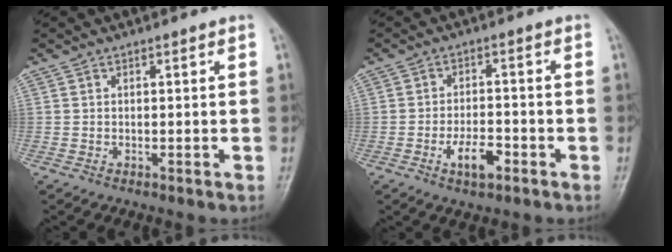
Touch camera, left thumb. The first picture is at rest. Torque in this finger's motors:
{"motor_torque": [-0.27, 0.53, 0.53, 0.34, 0.11]}